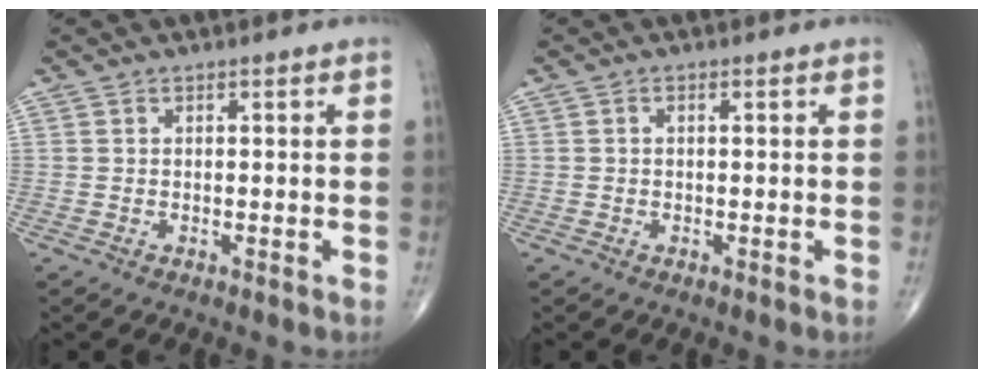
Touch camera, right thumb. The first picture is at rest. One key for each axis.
{"total": 0.7, "fx": 0.1, "fy": 0.3, "fz": 0.6, "tx": -0.012, "ty": 0.002, "tz": 0.001}